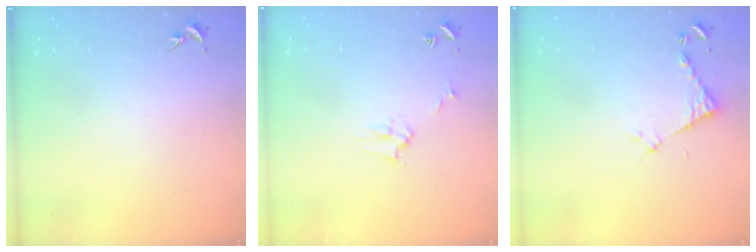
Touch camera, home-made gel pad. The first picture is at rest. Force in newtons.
{"total": 2.7, "press": 2.7, "slide": 0.3}
{"total": 3.9, "press": 3.9, "slide": 0.3}